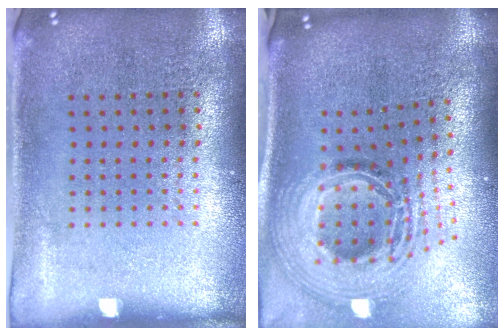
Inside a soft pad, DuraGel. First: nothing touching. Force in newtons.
{"total": 2.7, "press": 1.8, "slide": 2.0}